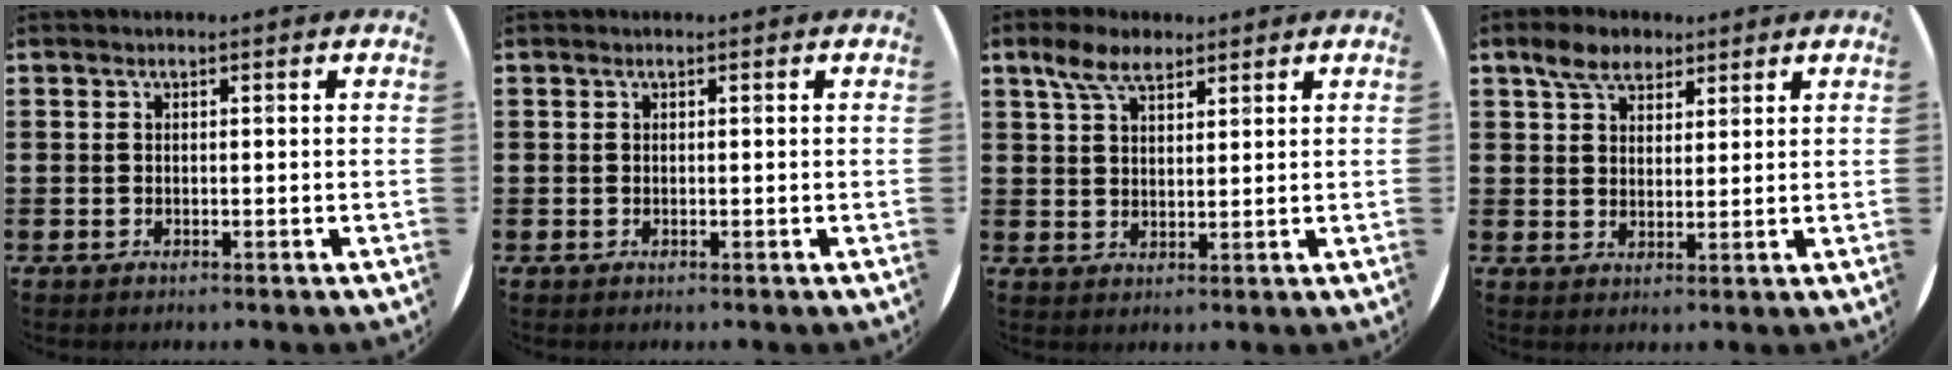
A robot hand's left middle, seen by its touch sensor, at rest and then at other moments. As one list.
[{"total": 0.0}, {"total": 5.3, "force": [3.8, 2.4, 2.8], "torque": [-0.054, 0.001, 0.068]}, {"total": 5.0, "force": [3.7, 2.8, 1.7], "torque": [-0.036, 0.006, 0.068]}]